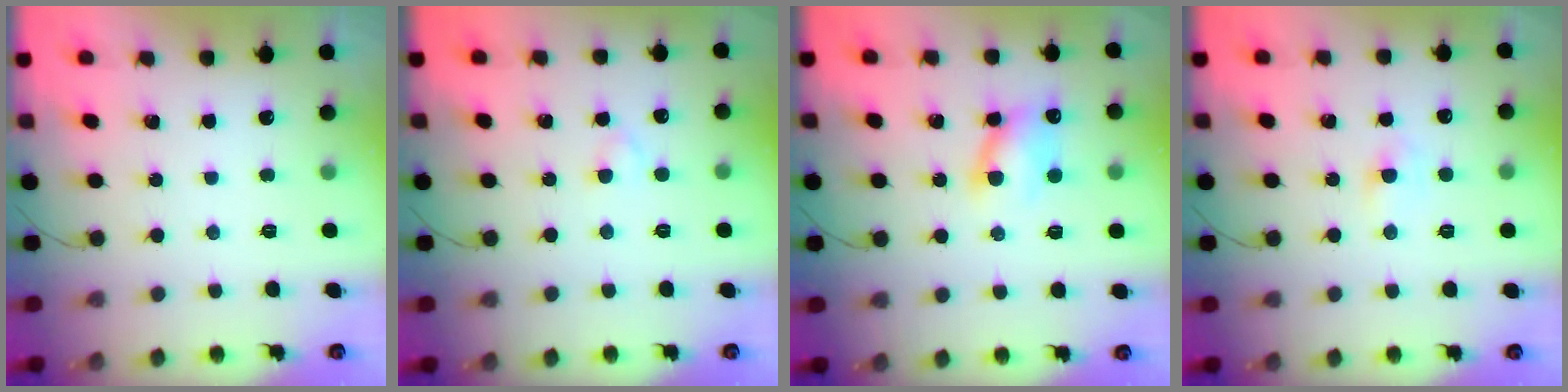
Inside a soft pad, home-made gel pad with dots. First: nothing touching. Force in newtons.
{"total": 2.0, "press": 1.7, "slide": 0.9}
{"total": 8.3, "press": 8.2, "slide": 1.3}
{"total": 2.4, "press": 2.2, "slide": 0.9}